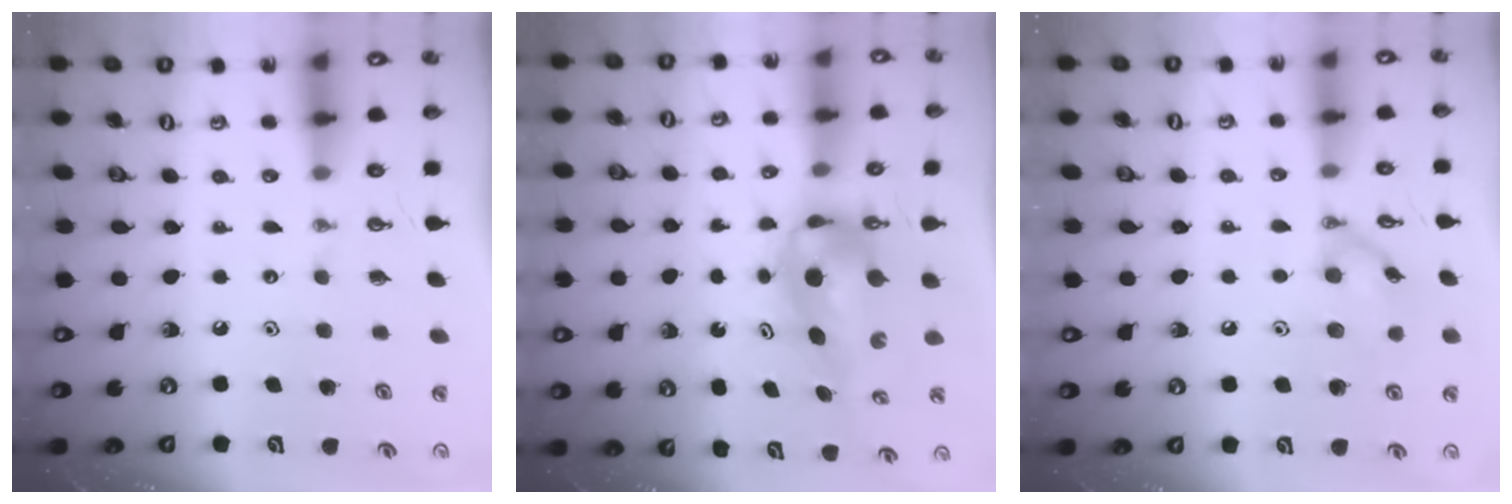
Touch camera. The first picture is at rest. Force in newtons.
{"total": 7.1, "press": 6.7, "slide": 2.4}
{"total": 10.3, "press": 10.2, "slide": 1.1}